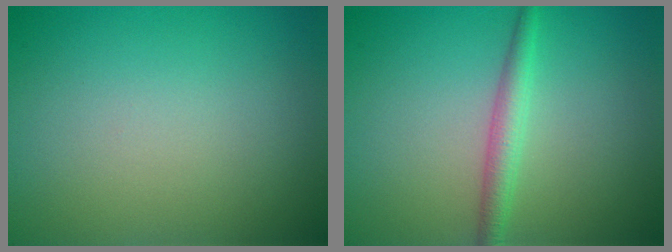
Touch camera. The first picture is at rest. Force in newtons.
{"total": 2.2, "press": 2.2, "slide": 0.1}